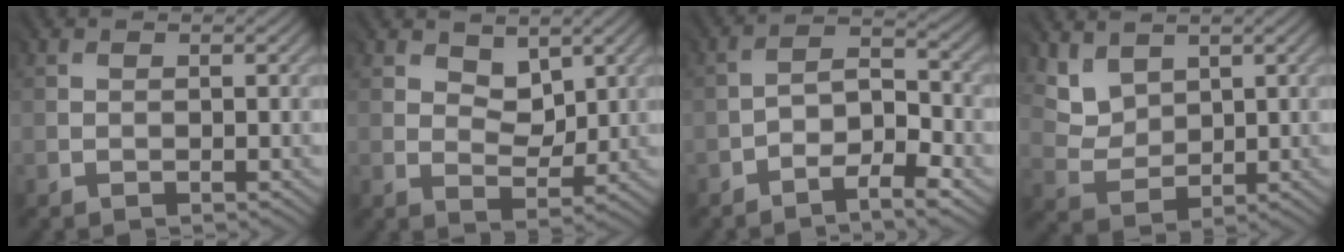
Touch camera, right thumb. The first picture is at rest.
{"total": 4.5, "force": [2.8, 2.8, 2.2], "torque": [-0.039, -0.009, 0.041]}
{"total": 6.9, "force": [-4.4, 2.3, 4.7], "torque": [-0.069, 0.003, -0.080]}
{"total": 4.8, "force": [3.5, 3.0, 1.5], "torque": [-0.057, -0.015, 0.085]}